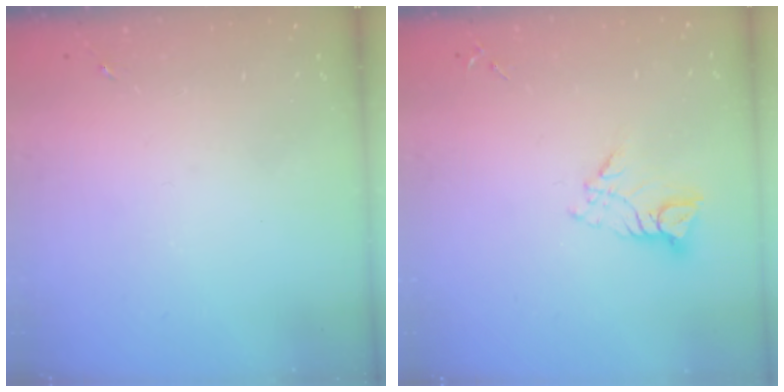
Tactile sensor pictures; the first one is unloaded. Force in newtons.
{"total": 7.5, "press": 7.4, "slide": 0.6}